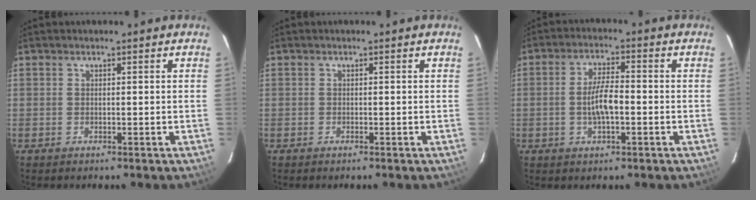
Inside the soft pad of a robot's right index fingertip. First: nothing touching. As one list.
[{"total": 0.0}, {"total": 5.8, "force": [-1.2, 1.7, 5.4], "torque": [-0.103, 0.006, -0.018]}]